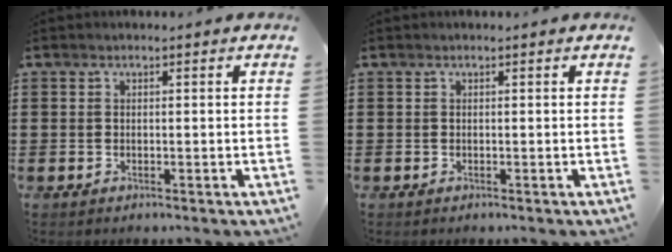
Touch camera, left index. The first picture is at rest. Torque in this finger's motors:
{"motor_torque": [-0.03, 0.01, 0.00, 0.00]}